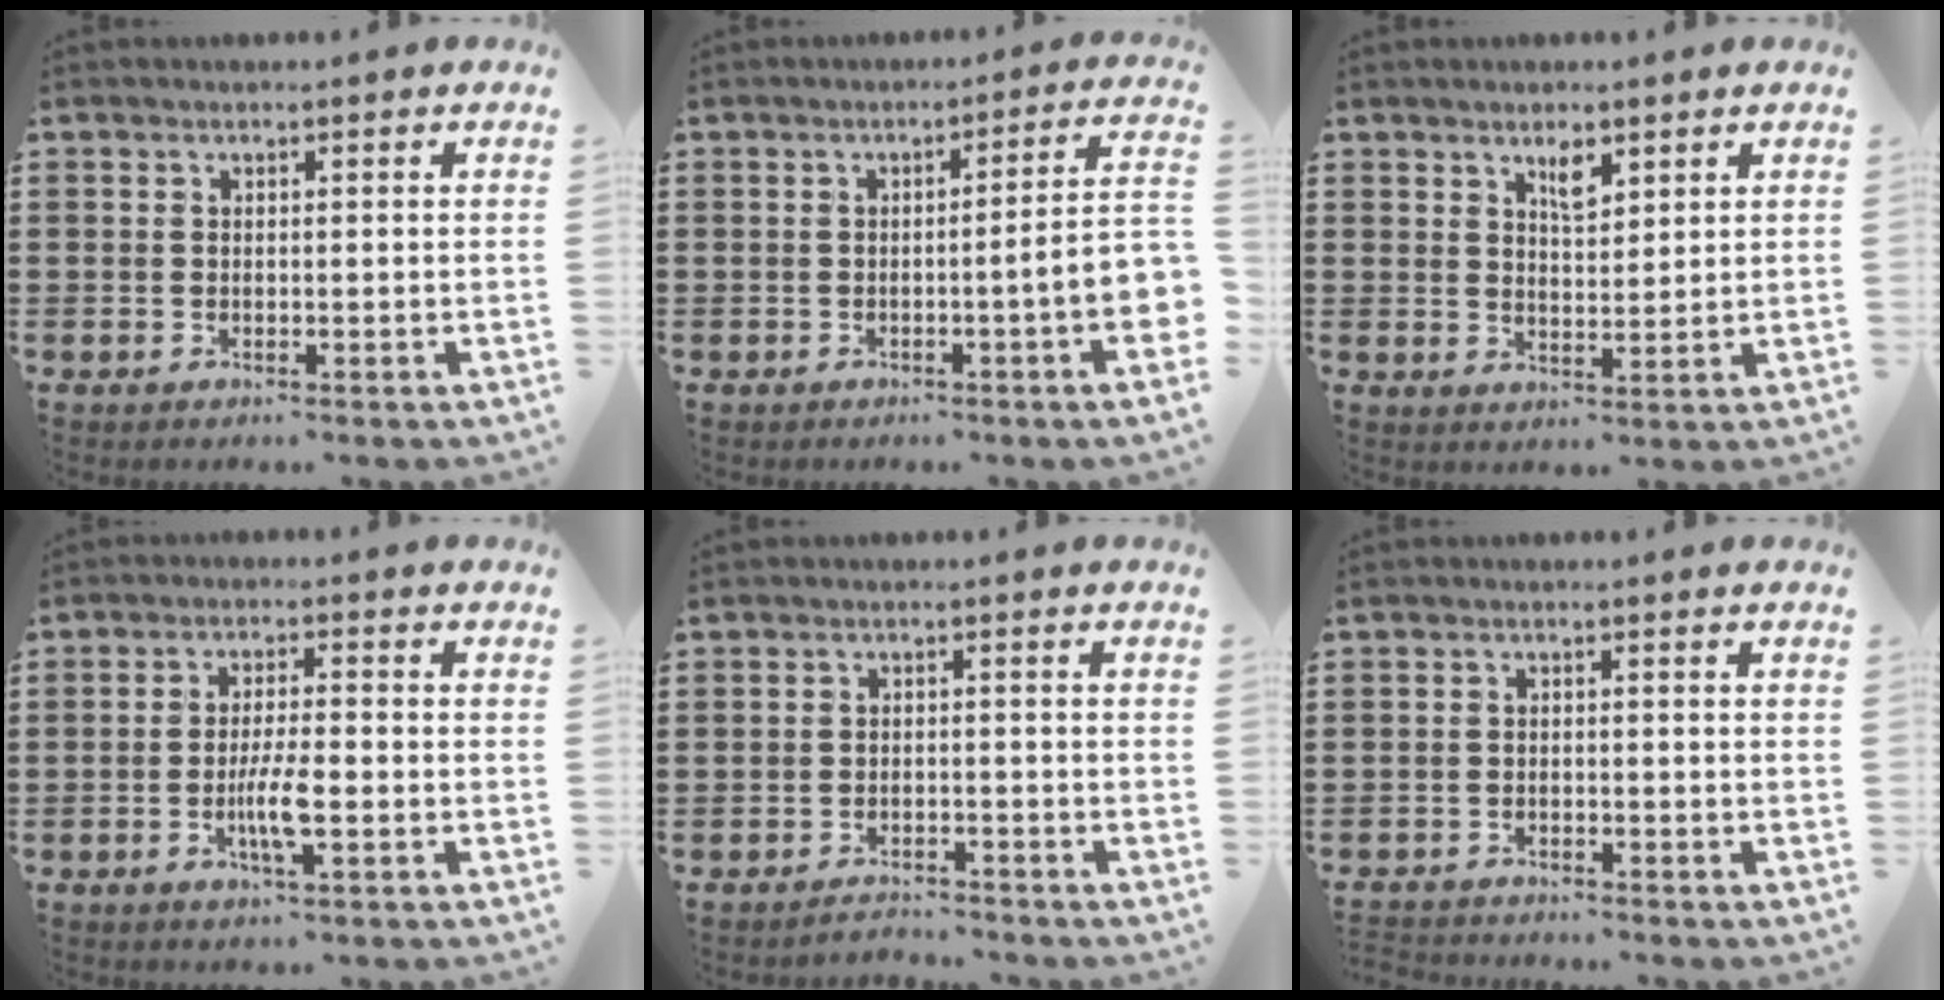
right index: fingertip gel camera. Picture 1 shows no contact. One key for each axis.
{"total": 6.3, "fx": -1.5, "fy": 0.1, "fz": 6.1, "tx": -0.093, "ty": -0.013, "tz": -0.025}
{"total": 3.2, "fx": 2.2, "fy": 1.2, "fz": 2.0, "tx": -0.029, "ty": -0.002, "tz": 0.036}
{"total": 5.3, "fx": -1.7, "fy": 0.9, "fz": 5.0, "tx": -0.097, "ty": -0.005, "tz": -0.033}
{"total": 2.1, "fx": -2.1, "fy": 0.2, "fz": -0.1, "tx": -0.005, "ty": 0.003, "tz": -0.047}
{"total": 1.6, "fx": -1.6, "fy": 0.1, "fz": -0.1, "tx": -0.003, "ty": 0.003, "tz": -0.036}